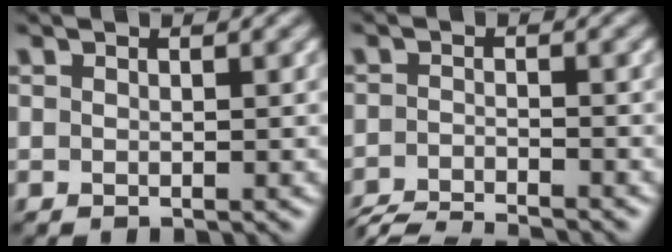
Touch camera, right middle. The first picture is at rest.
{"total": 4.9, "force": [-4.7, 0.5, 1.4], "torque": [-0.029, -0.016, -0.082]}